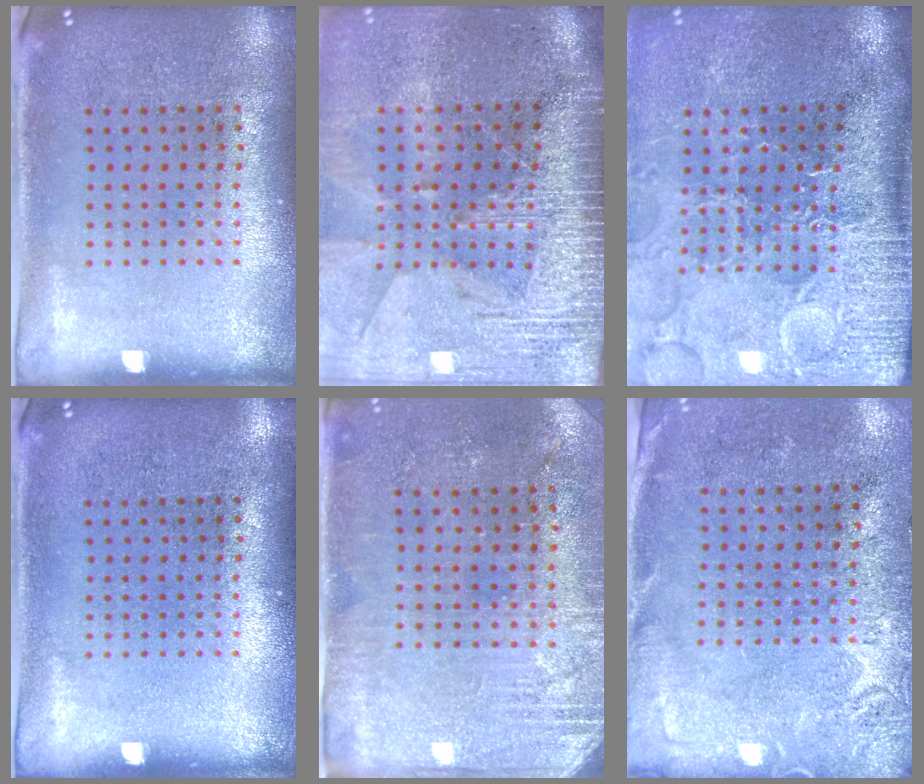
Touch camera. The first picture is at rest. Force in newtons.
{"total": 3.9, "press": 3.4, "slide": 1.8}
{"total": 4.5, "press": 3.8, "slide": 2.6}
{"total": 0.0}
{"total": 2.8, "press": 2.6, "slide": 1.0}
{"total": 2.8, "press": 2.3, "slide": 1.5}